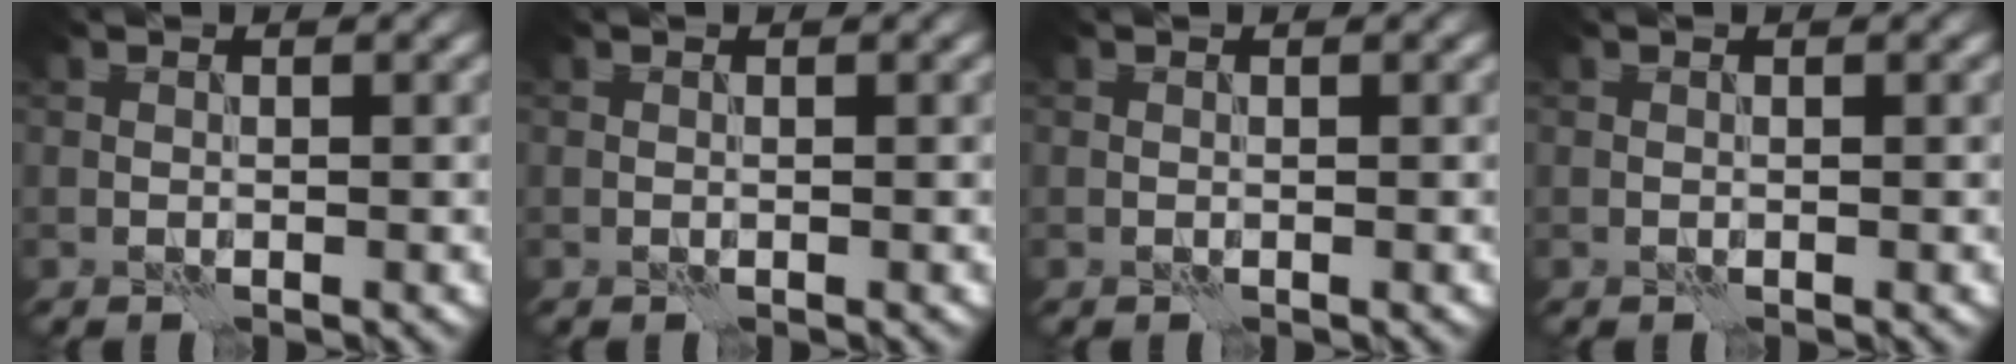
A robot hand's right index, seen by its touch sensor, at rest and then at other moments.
{"total": 0.0}
{"total": 0.0}
{"total": 0.0}